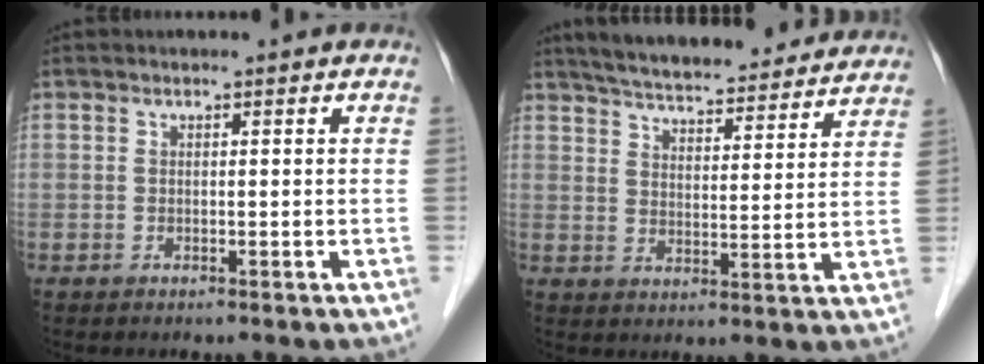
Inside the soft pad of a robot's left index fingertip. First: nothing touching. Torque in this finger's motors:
{"motor_torque": [-0.14, -0.83, 0.51, 0.12]}